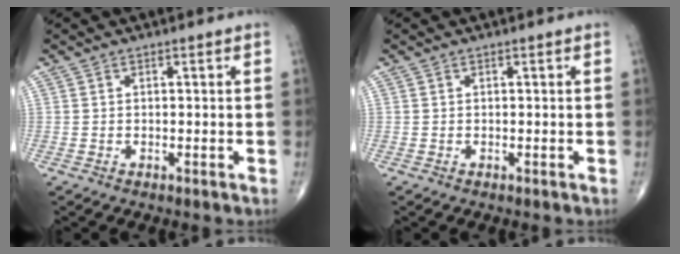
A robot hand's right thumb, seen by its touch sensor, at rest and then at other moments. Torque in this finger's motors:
{"motor_torque": [0.02, 0.00, 0.01, 0.01, 0.01]}